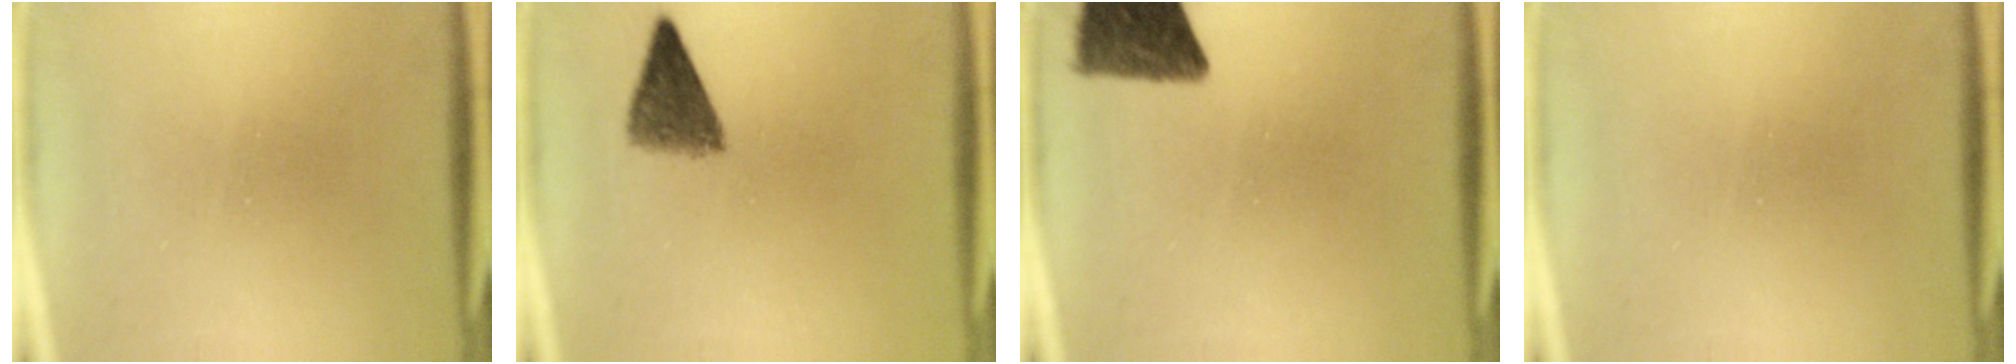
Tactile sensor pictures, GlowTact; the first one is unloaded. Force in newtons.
{"total": 5.0}
{"total": 10.2}
{"total": 0.0}